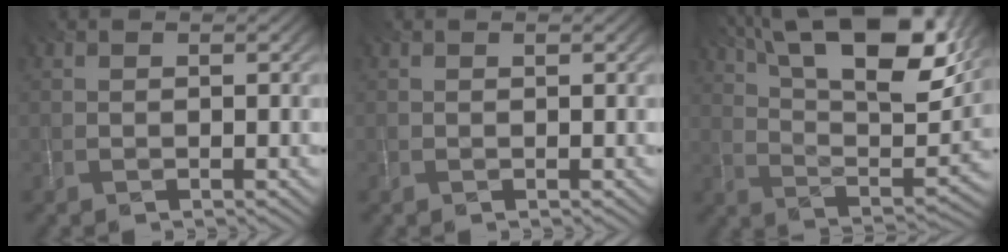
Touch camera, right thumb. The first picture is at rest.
{"total": 0.0}
{"total": 18.8, "force": [11.0, 7.0, 13.6], "torque": [-0.232, 0.015, 0.168]}